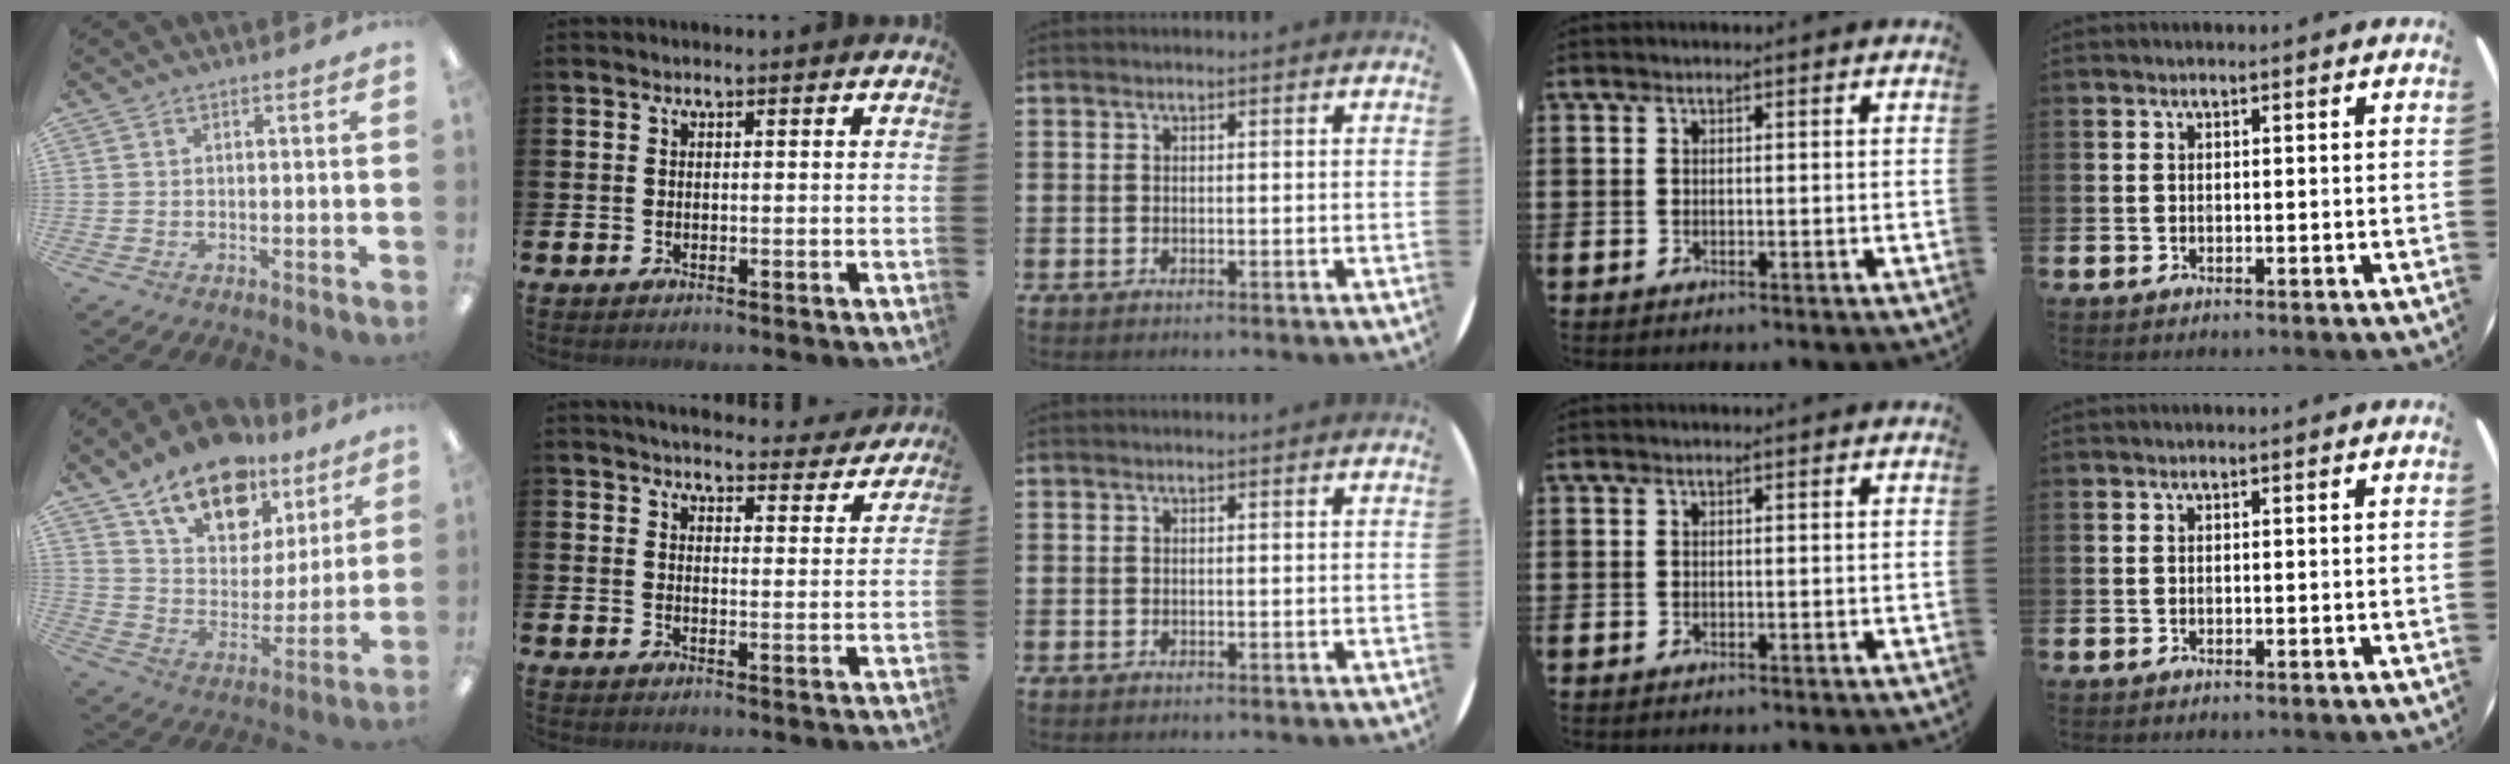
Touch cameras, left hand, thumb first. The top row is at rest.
{"thumb": {"total": 17.8, "force": [12.7, 9.8, 7.8], "torque": [-0.135, -0.070, 0.228]}, "index": {"total": 4.5, "force": [4.5, 0.7, 0.4], "torque": [-0.008, -0.037, 0.075]}}